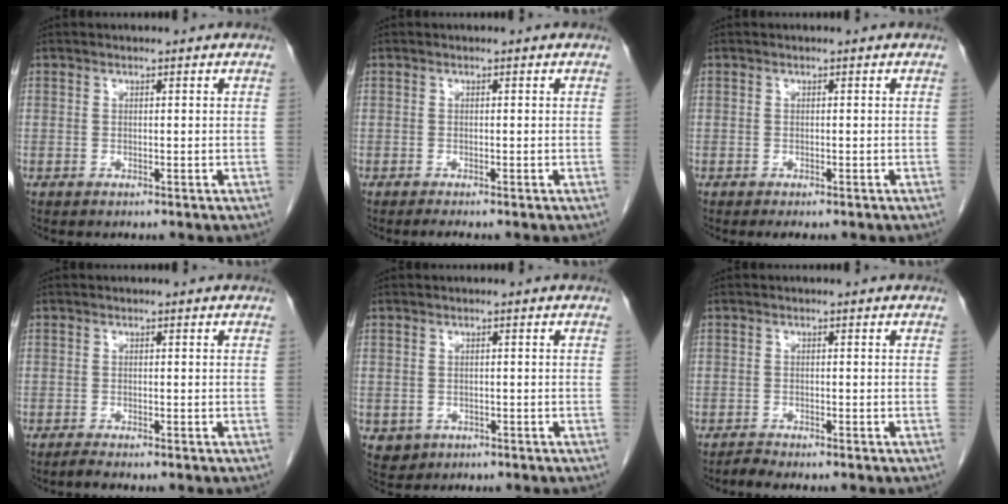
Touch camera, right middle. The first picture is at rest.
{"total": 0.9, "force": [-0.7, -0.3, 0.5], "torque": [-0.011, -0.003, -0.013]}
{"total": 1.7, "force": [-1.3, 0.6, 0.9], "torque": [-0.011, -0.004, -0.014]}
{"total": 0.9, "force": [-0.8, -0.2, 0.4], "torque": [-0.016, -0.004, -0.017]}
{"total": 2.1, "force": [-0.7, 1.9, 0.5], "torque": [-0.005, 0.004, -0.003]}
{"total": 1.1, "force": [-1.1, -0.2, 0.1], "torque": [-0.010, -0.006, -0.019]}